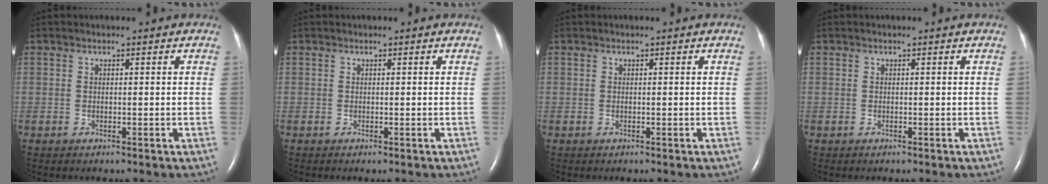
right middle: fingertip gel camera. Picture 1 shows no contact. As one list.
[{"total": 0.0}, {"total": 0.0}, {"total": 0.0}]